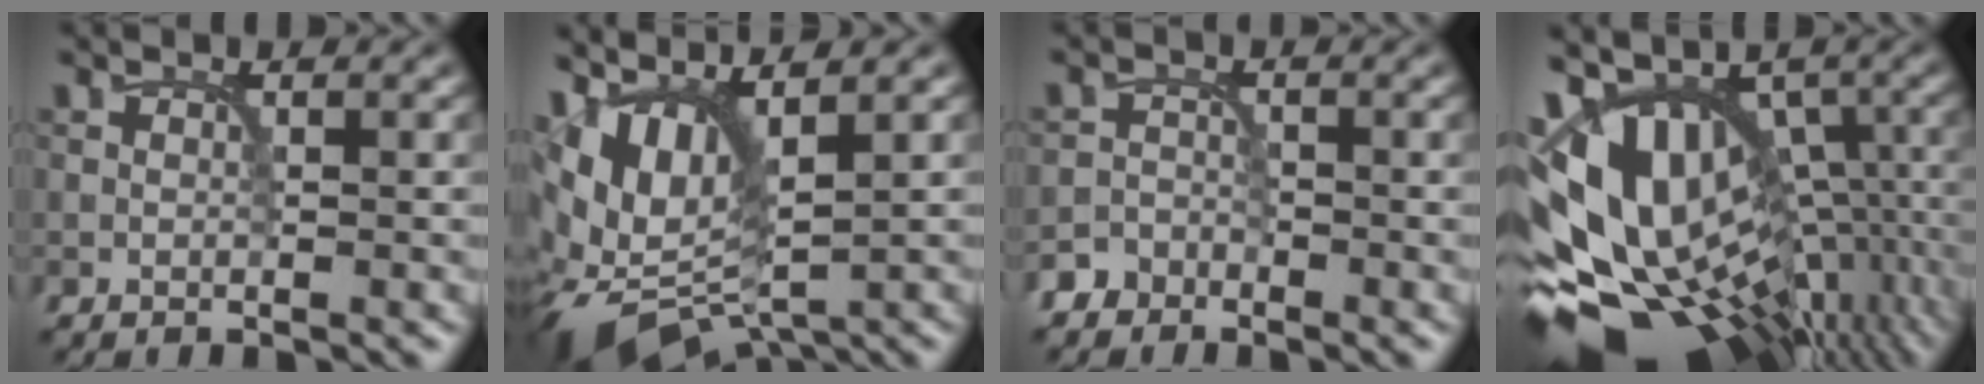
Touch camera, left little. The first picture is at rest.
{"total": 10.7, "force": [0.9, 5.9, 8.9], "torque": [-0.164, -0.010, 0.037]}
{"total": 2.2, "force": [-1.9, 1.1, -0.1], "torque": [0.004, 0.006, -0.035]}
{"total": 15.9, "force": [-3.1, 9.8, 12.1], "torque": [-0.167, 0.026, -0.014]}